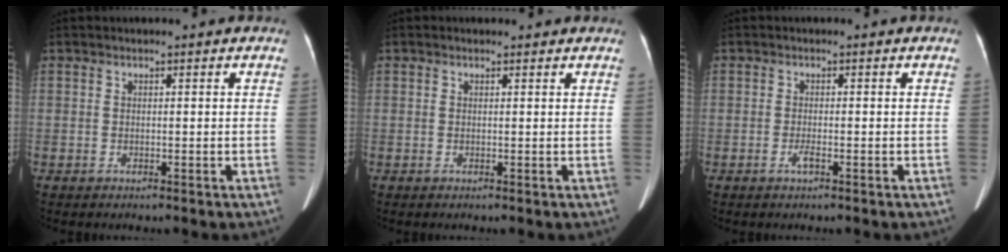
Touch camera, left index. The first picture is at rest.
{"total": 0.9, "force": [0.8, 0.4, 0.1], "torque": [-0.012, 0.003, 0.006]}
{"total": 1.1, "force": [-0.7, 0.0, 0.9], "torque": [-0.024, -0.002, -0.012]}